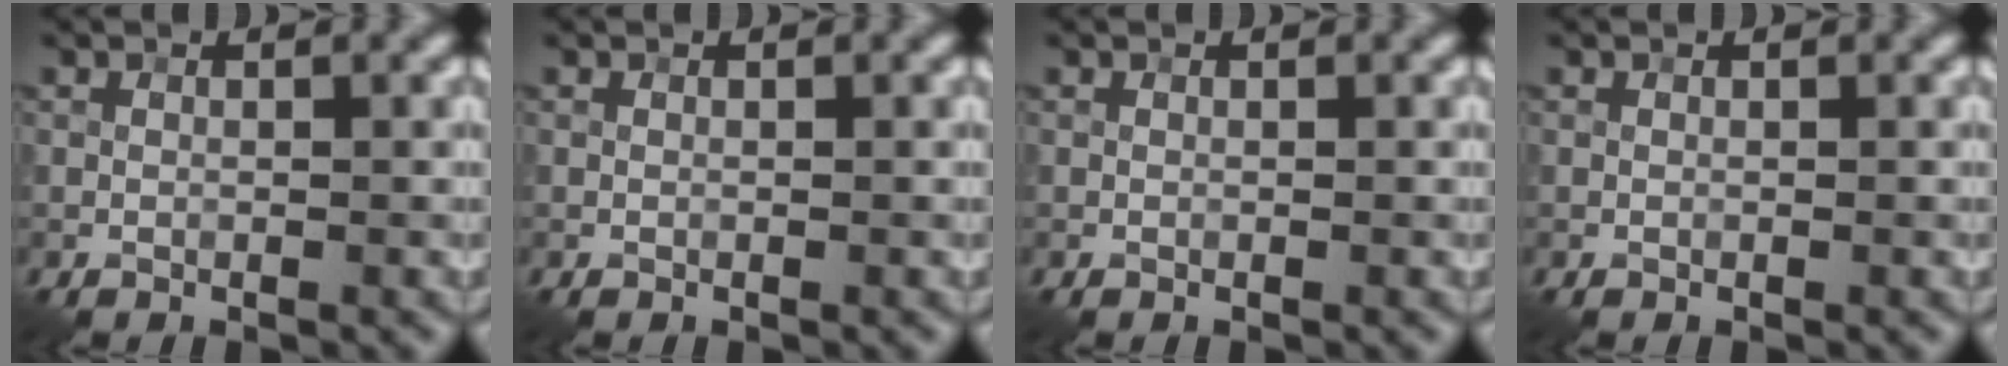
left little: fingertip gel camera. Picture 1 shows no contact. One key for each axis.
{"total": 0.0}
{"total": 0.0}
{"total": 0.0}